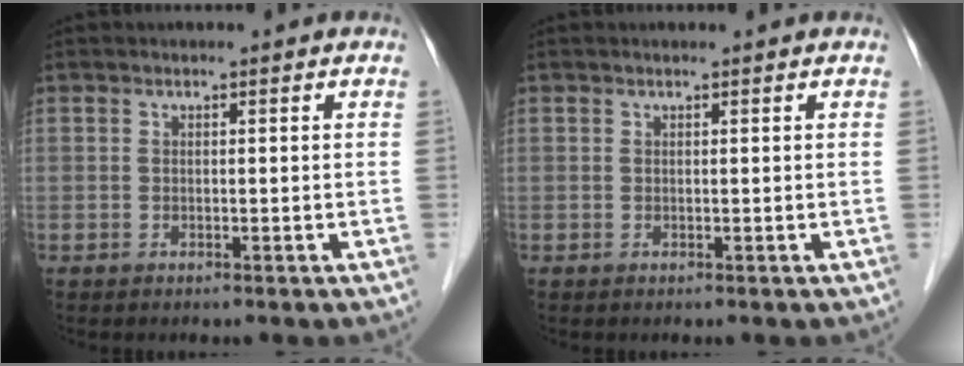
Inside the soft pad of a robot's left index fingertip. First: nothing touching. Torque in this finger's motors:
{"motor_torque": [0.30, -0.21, -0.03, -0.01]}